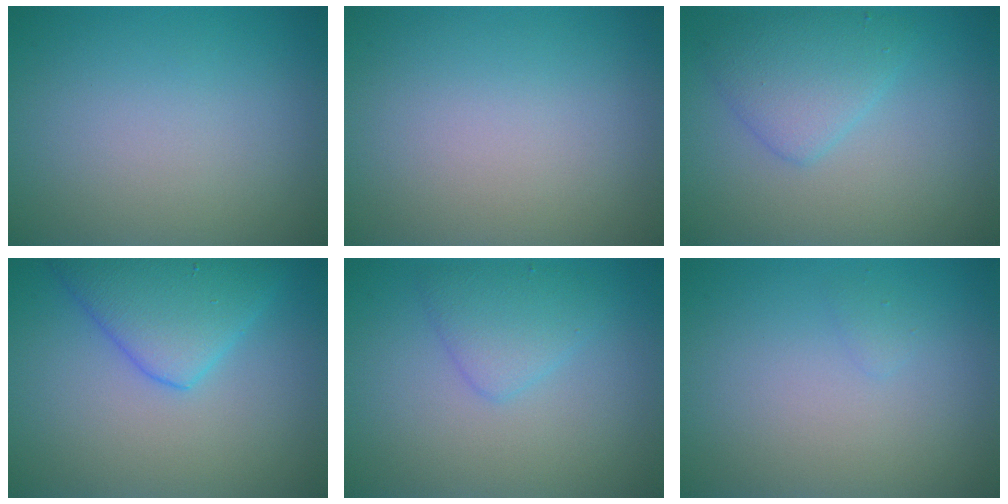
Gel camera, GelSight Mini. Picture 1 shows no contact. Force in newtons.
{"total": 0.0}
{"total": 3.2, "press": 3.2, "slide": 0.1}
{"total": 5.3, "press": 5.3, "slide": 0.2}
{"total": 2.5, "press": 2.5, "slide": 0.1}
{"total": 0.5, "press": 0.5, "slide": 0.1}